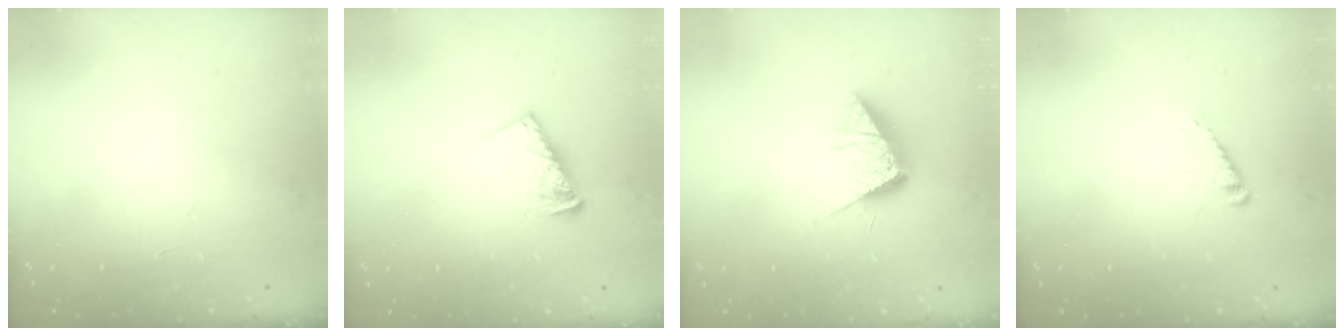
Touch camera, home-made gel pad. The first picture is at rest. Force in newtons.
{"total": 8.7, "press": 8.6, "slide": 0.8}
{"total": 8.7, "press": 8.7, "slide": 0.1}
{"total": 2.7, "press": 2.7, "slide": 0.3}